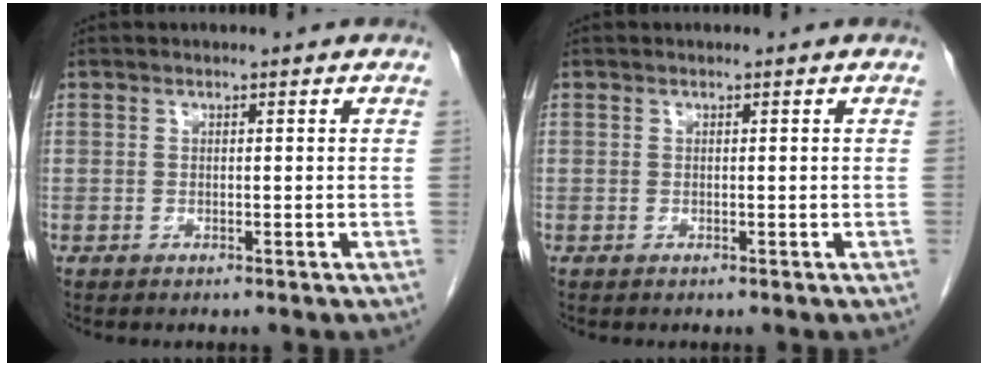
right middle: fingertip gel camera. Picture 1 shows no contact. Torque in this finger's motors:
{"motor_torque": [0.00, 0.00, 0.00, -0.01]}